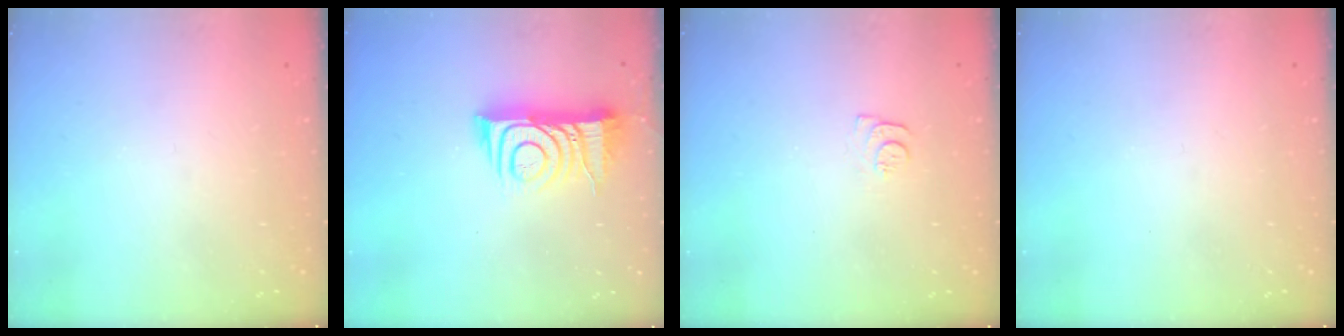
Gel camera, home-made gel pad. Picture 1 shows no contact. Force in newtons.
{"total": 12.0, "press": 12.0, "slide": 1.1}
{"total": 5.2, "press": 5.2, "slide": 0.7}
{"total": 0.0}